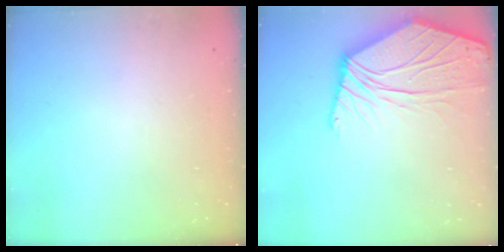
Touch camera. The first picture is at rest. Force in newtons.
{"total": 10.7, "press": 10.6, "slide": 1.8}